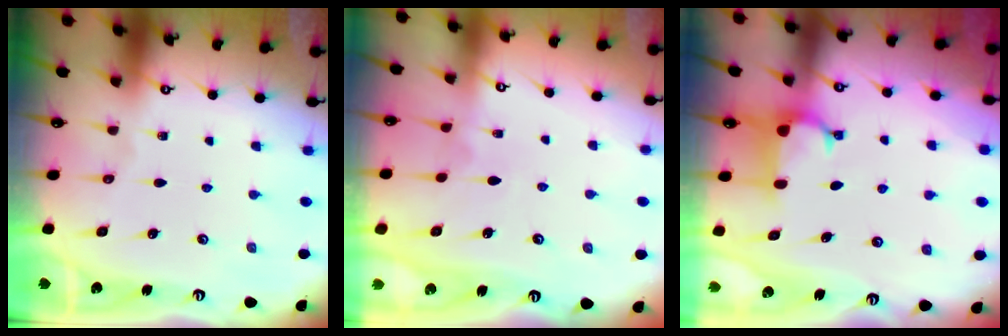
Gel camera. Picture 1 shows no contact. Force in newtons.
{"total": 3.9, "press": 3.9, "slide": 0.3}
{"total": 1.9, "press": 1.8, "slide": 0.7}